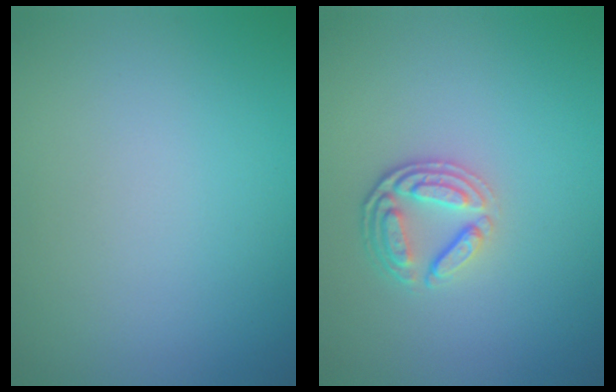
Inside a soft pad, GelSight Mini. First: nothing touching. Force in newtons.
{"total": 3.4, "press": 2.7, "slide": 2.0}